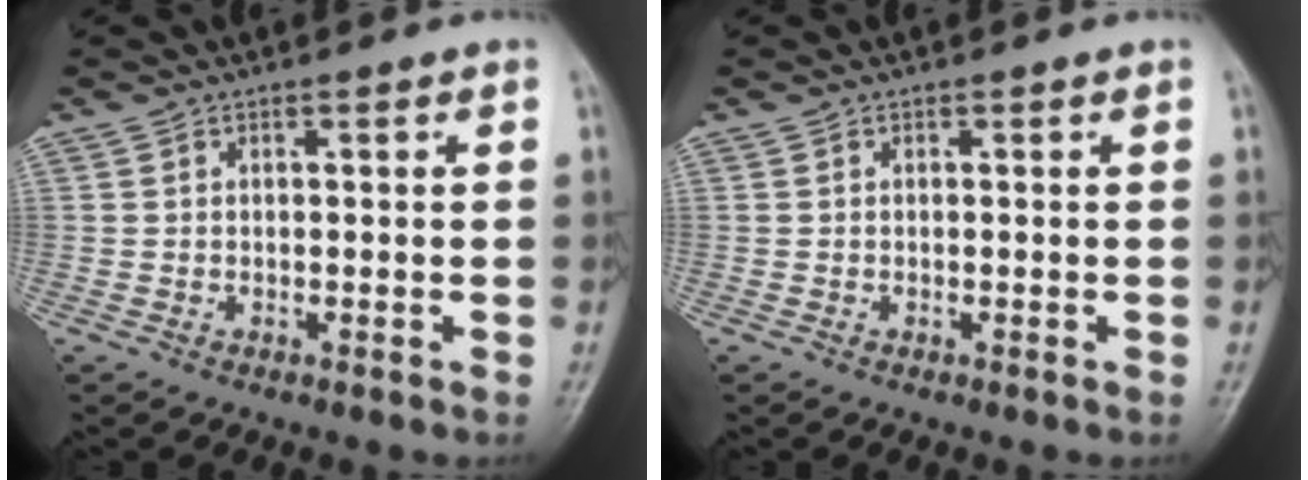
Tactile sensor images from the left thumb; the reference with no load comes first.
{"total": 0.0}